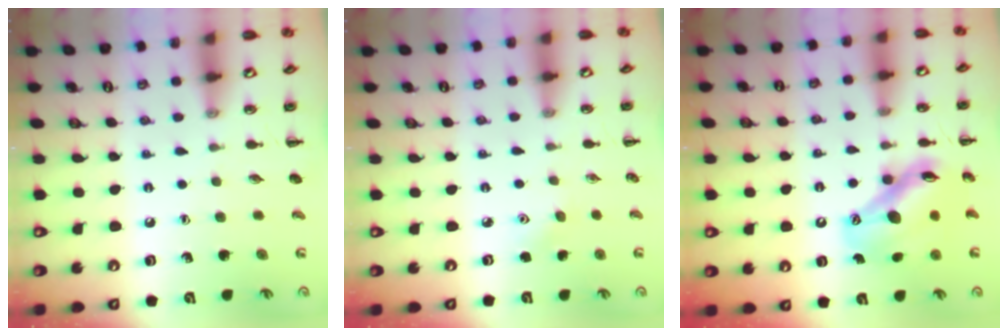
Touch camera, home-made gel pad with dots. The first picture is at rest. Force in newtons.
{"total": 3.2, "press": 3.1, "slide": 0.8}
{"total": 12.6, "press": 12.2, "slide": 3.3}